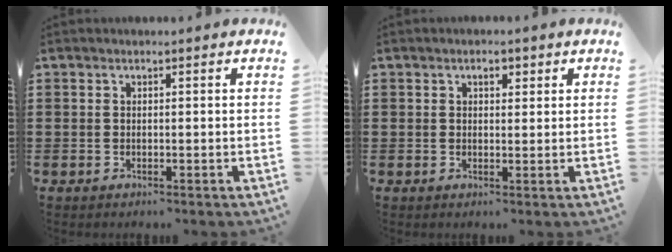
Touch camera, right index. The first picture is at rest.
{"total": 1.7, "force": [0.8, 1.0, 1.2], "torque": [-0.018, 0.004, 0.010]}